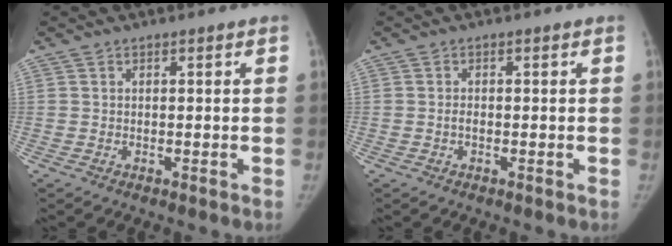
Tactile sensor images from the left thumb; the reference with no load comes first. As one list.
[{"total": 1.0, "force": [-0.4, 0.6, 0.7], "torque": [-0.010, 0.003, -0.008]}]